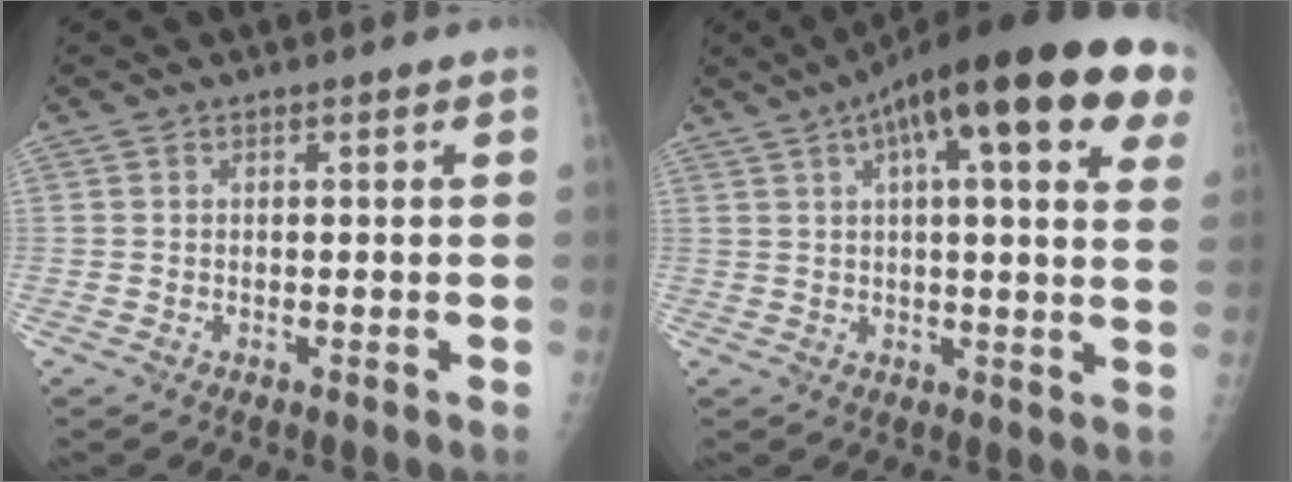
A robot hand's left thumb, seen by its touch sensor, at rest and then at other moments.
{"total": 25.3, "force": [11.7, 6.8, 21.4], "torque": [-0.290, 0.028, 0.157]}